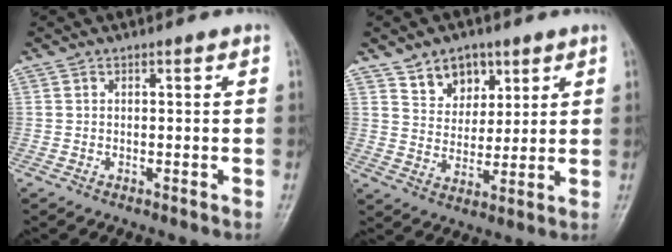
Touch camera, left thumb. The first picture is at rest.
{"total": 8.0, "force": [4.7, 5.6, 3.1], "torque": [-0.014, -0.027, 0.085]}